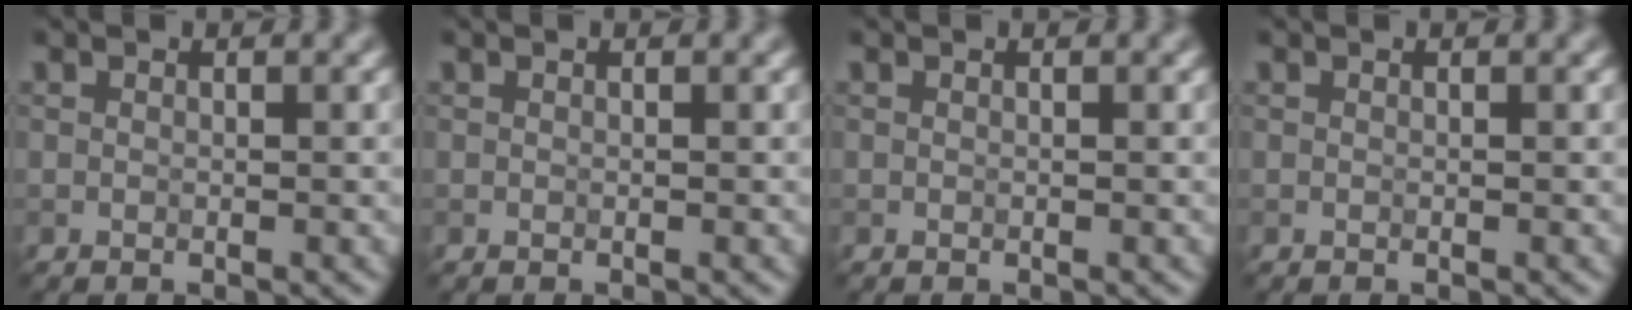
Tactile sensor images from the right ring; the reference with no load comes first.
{"total": 0.0}
{"total": 0.0}
{"total": 0.0}